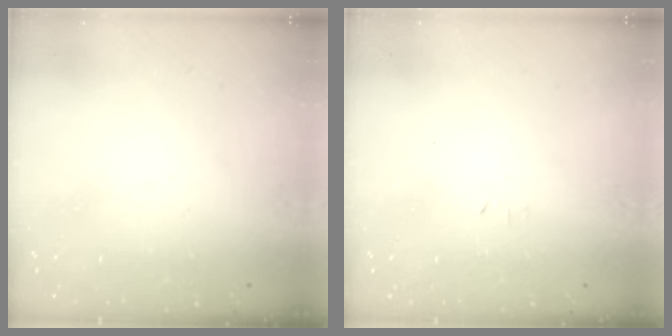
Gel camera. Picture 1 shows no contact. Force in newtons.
{"total": 2.4, "press": 2.4, "slide": 0.4}